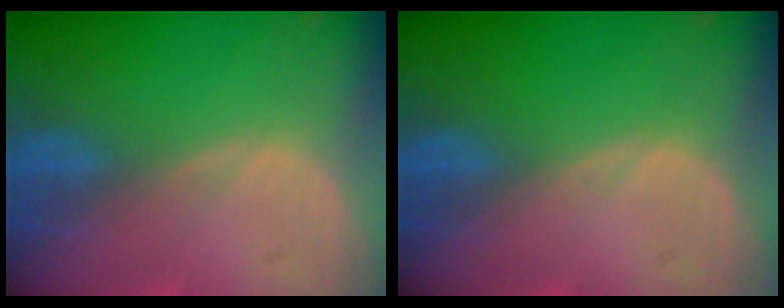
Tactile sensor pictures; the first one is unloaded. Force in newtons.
{"total": 0.0}